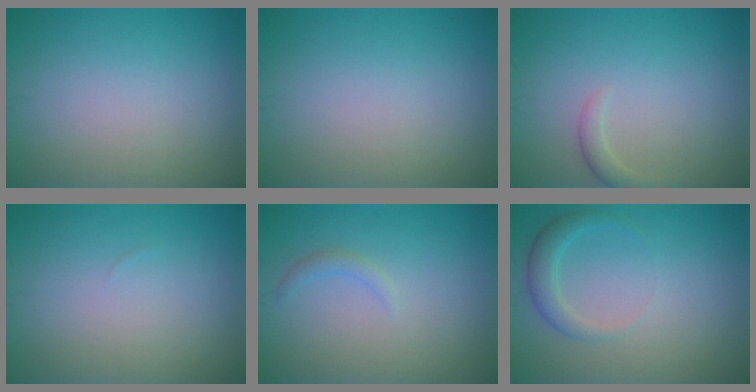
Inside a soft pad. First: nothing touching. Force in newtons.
{"total": 0.0}
{"total": 1.4, "press": 1.4, "slide": 0.1}
{"total": 0.0}
{"total": 1.0, "press": 1.0, "slide": 0.2}
{"total": 2.2, "press": 2.2, "slide": 0.2}